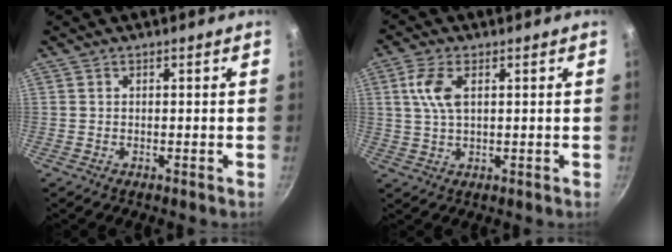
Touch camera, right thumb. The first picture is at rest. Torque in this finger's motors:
{"motor_torque": [-0.13, 1.50, 0.78, 0.78, 0.04]}